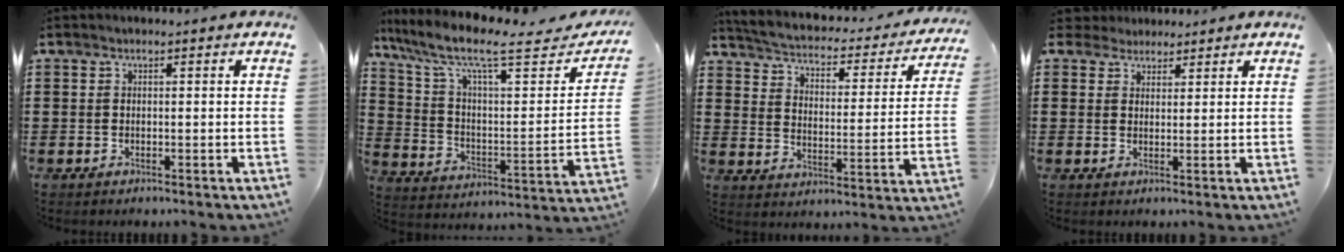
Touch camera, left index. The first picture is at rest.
{"total": 11.1, "force": [7.9, 2.4, 7.4], "torque": [-0.156, -0.048, 0.127]}
{"total": 2.4, "force": [2.2, 0.3, 0.9], "torque": [-0.036, -0.027, 0.026]}
{"total": 2.5, "force": [2.1, 1.4, 0.0], "torque": [-0.010, 0.010, 0.040]}